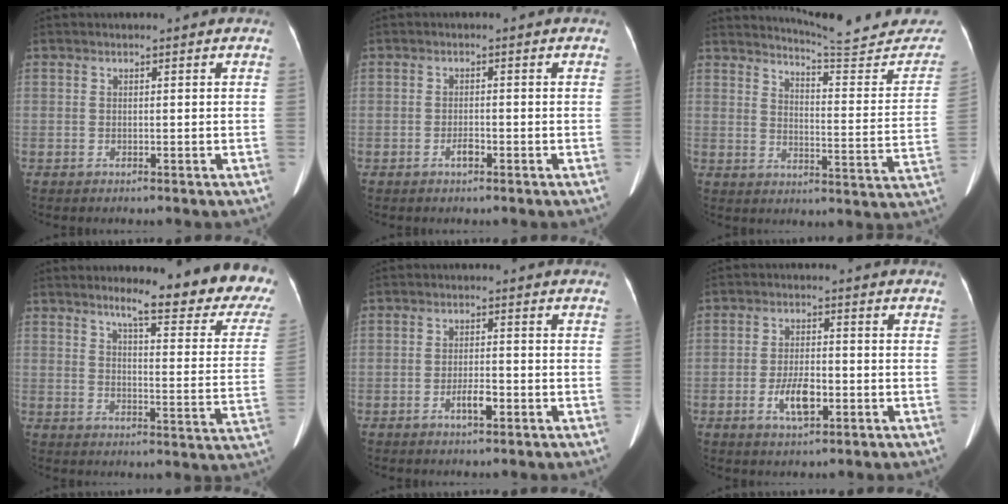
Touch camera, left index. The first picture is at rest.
{"total": 1.5, "force": [-0.9, 0.6, 1.1], "torque": [-0.023, 0.001, -0.012]}
{"total": 17.9, "force": [17.4, 1.0, 3.9], "torque": [-0.043, -0.099, 0.203]}
{"total": 19.0, "force": [16.5, 2.2, 9.1], "torque": [-0.100, -0.067, 0.187]}
{"total": 3.1, "force": [-1.5, 0.9, 2.5], "torque": [-0.049, 0.001, -0.023]}
{"total": 5.4, "force": [-2.0, 2.1, 4.6], "torque": [-0.093, -0.001, -0.030]}